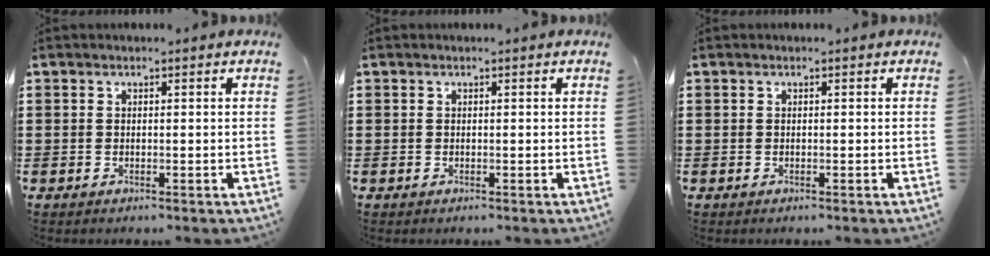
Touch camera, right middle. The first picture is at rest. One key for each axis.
{"total": 0.0}
{"total": 0.0}